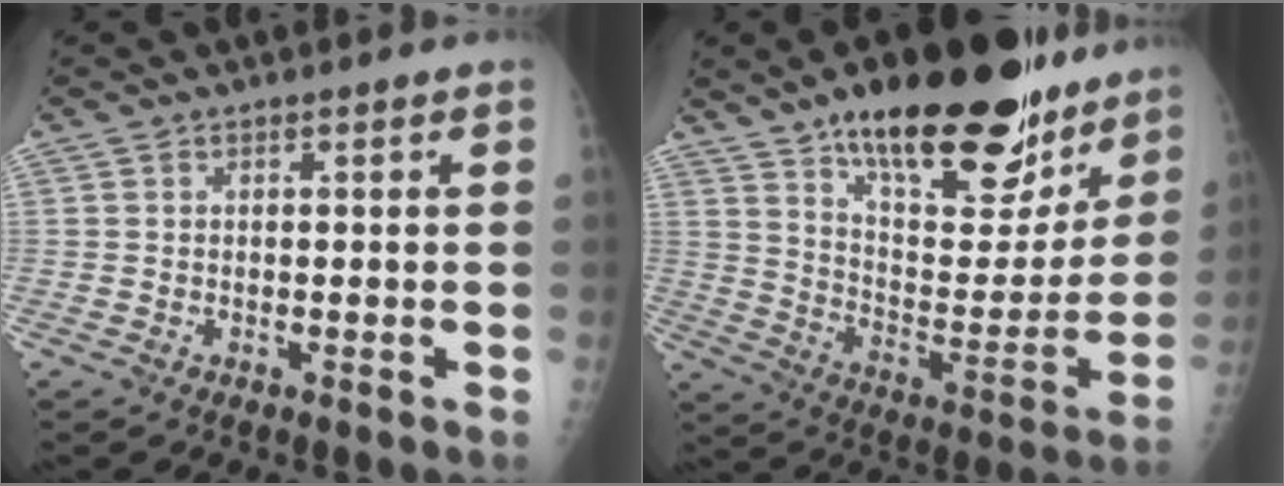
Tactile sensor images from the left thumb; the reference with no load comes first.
{"total": 28.9, "force": [19.6, 11.4, 18.0], "torque": [-0.220, -0.078, 0.301]}